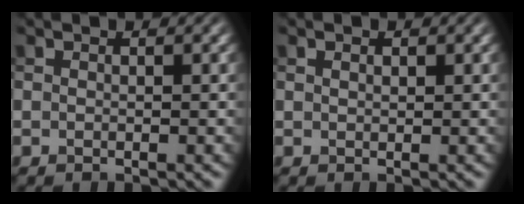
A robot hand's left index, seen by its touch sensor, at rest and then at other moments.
{"total": 0.7, "force": [0.4, 0.4, 0.4], "torque": [-0.008, 0.001, 0.008]}